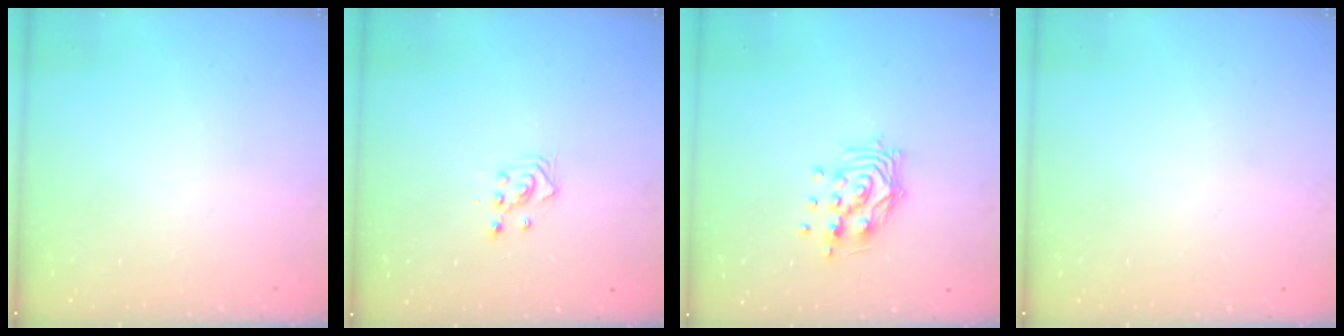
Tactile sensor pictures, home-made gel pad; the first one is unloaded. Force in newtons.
{"total": 2.3, "press": 2.3, "slide": 0.3}
{"total": 10.8, "press": 10.7, "slide": 1.1}
{"total": 0.0}